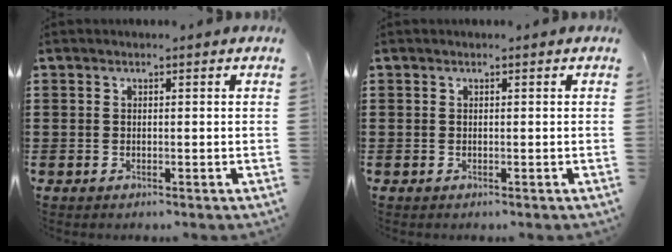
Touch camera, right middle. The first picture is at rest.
{"total": 0.0}